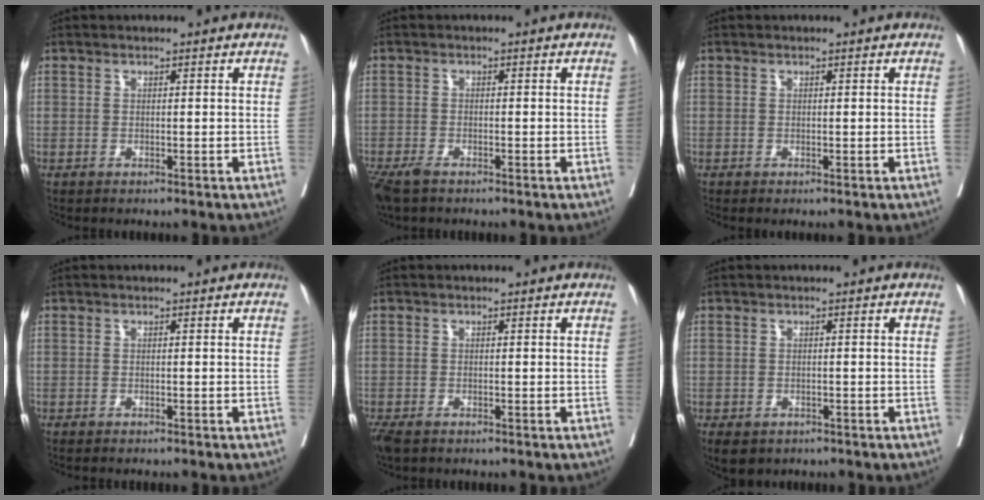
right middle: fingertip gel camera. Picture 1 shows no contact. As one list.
[{"total": 4.4, "force": [-3.3, 1.5, 2.5], "torque": [-0.049, -0.011, -0.058]}, {"total": 0.0}, {"total": 2.2, "force": [-2.0, 0.3, 1.0], "torque": [-0.014, -0.003, -0.022]}, {"total": 3.8, "force": [-2.7, 1.7, 2.1], "torque": [-0.045, -0.013, -0.047]}, {"total": 6.8, "force": [-4.2, 4.6, 2.8], "torque": [-0.064, -0.010, -0.053]}]